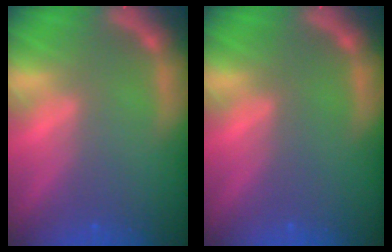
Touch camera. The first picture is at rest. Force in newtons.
{"total": 0.0}